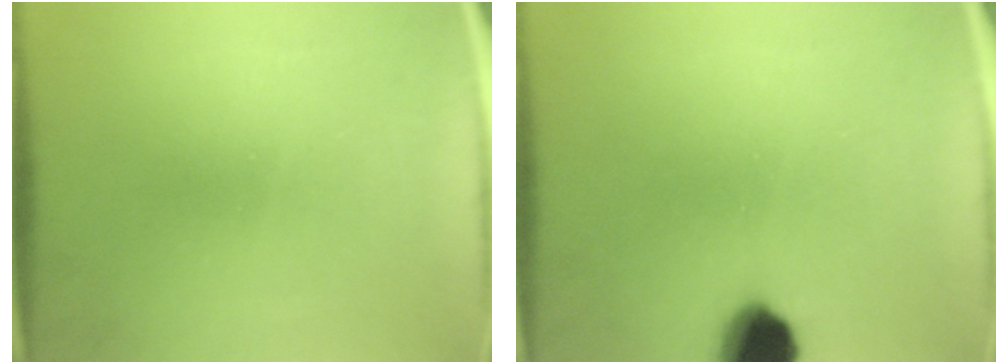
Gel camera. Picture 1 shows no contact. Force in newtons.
{"total": 9.6}